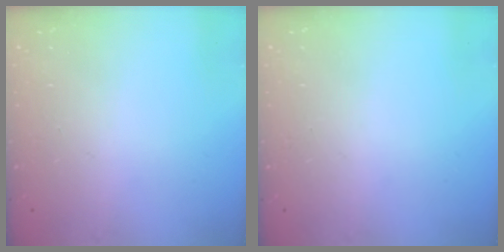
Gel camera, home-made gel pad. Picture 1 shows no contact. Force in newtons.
{"total": 0.0}